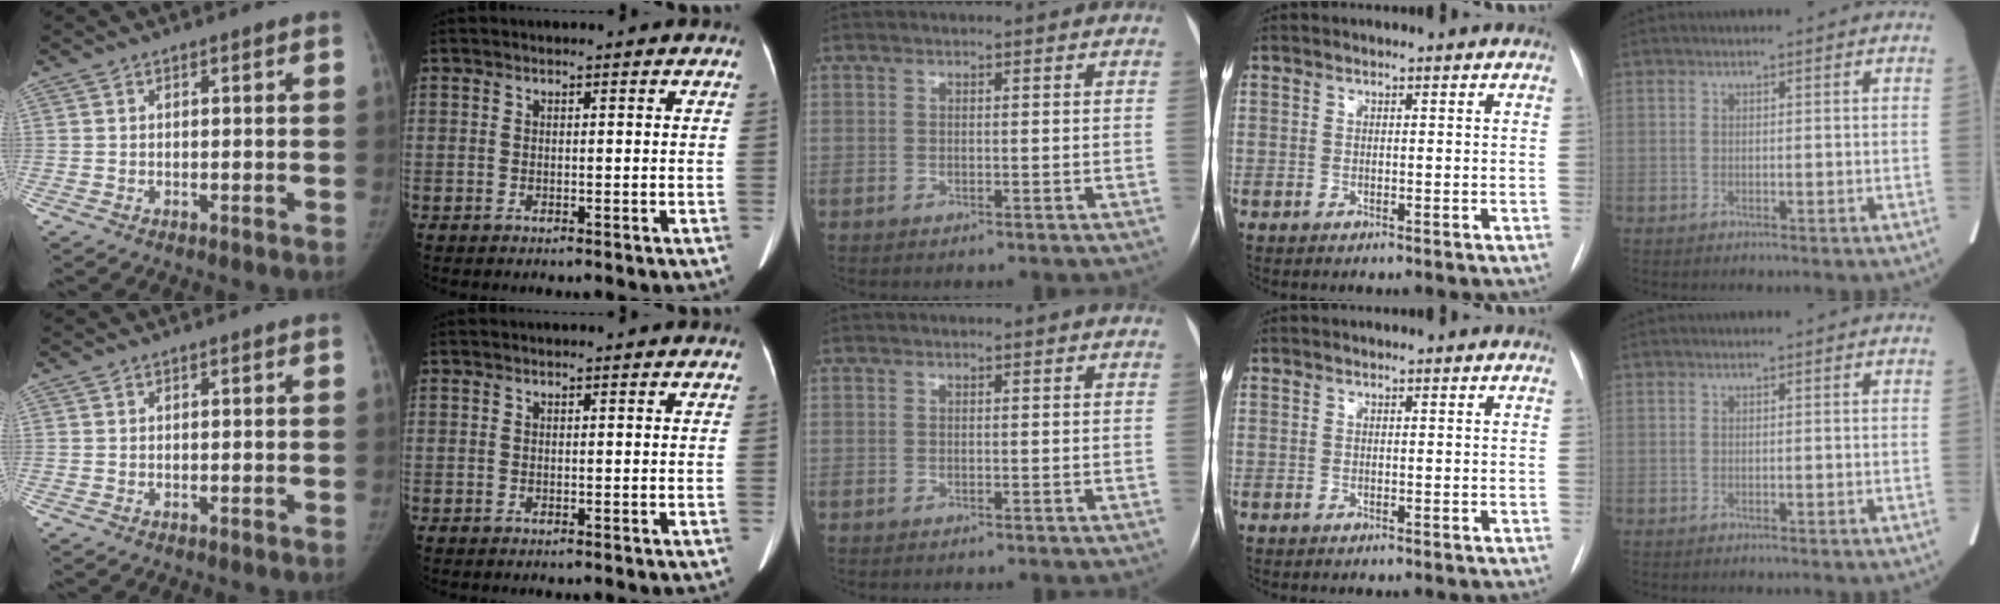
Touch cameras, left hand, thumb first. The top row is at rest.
{}